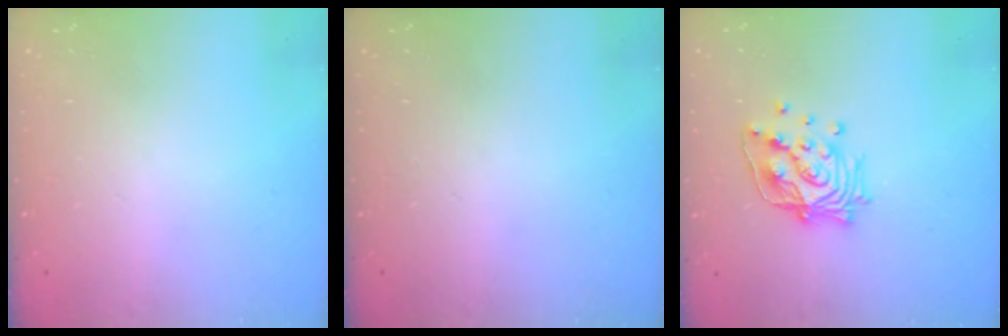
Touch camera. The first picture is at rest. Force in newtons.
{"total": 0.0}
{"total": 15.3, "press": 15.2, "slide": 1.1}